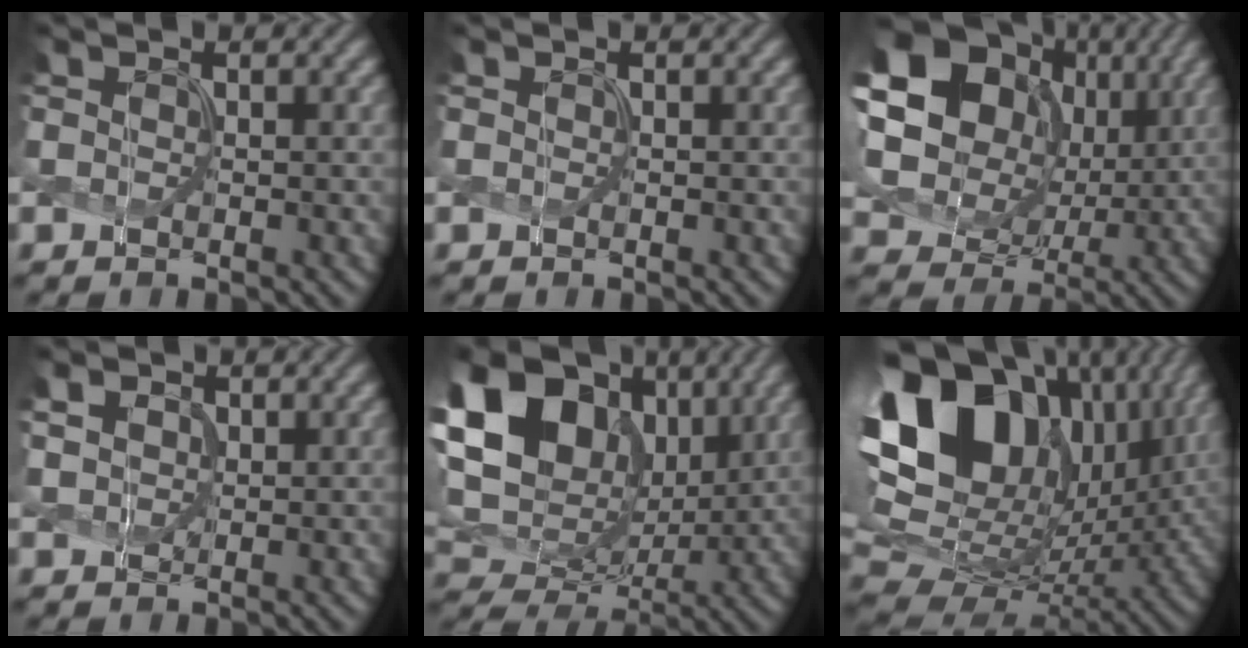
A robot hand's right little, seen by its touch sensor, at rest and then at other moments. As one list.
[{"total": 0.0}, {"total": 17.4, "force": [5.1, 14.2, 8.7], "torque": [-0.222, 0.023, 0.098]}, {"total": 2.6, "force": [1.3, 1.9, 1.2], "torque": [-0.040, 0.009, 0.022]}, {"total": 19.8, "force": [6.9, 14.2, 12.0], "torque": [-0.260, 0.061, 0.112]}, {"total": 19.9, "force": [5.9, 13.6, 13.3], "torque": [-0.266, 0.025, 0.119]}]